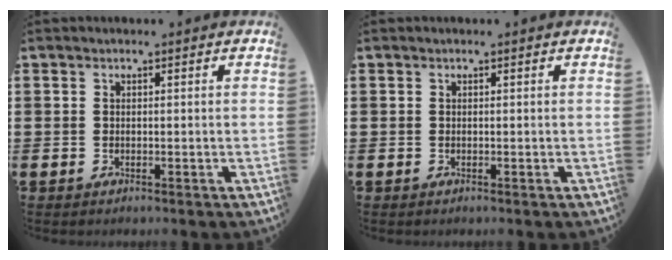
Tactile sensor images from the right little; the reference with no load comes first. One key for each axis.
{"total": 0.0}